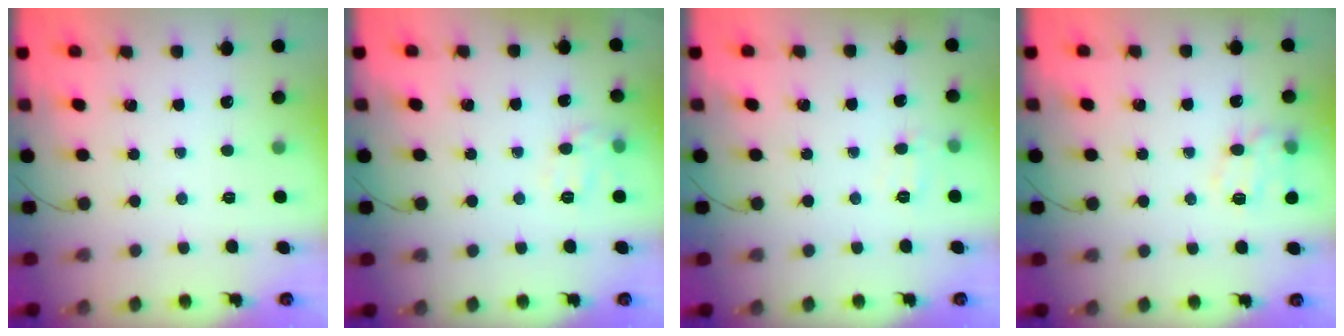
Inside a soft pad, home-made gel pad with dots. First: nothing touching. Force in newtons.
{"total": 8.2, "press": 8.2, "slide": 0.6}
{"total": 6.0, "press": 5.8, "slide": 1.4}
{"total": 12.0, "press": 11.9, "slide": 0.9}